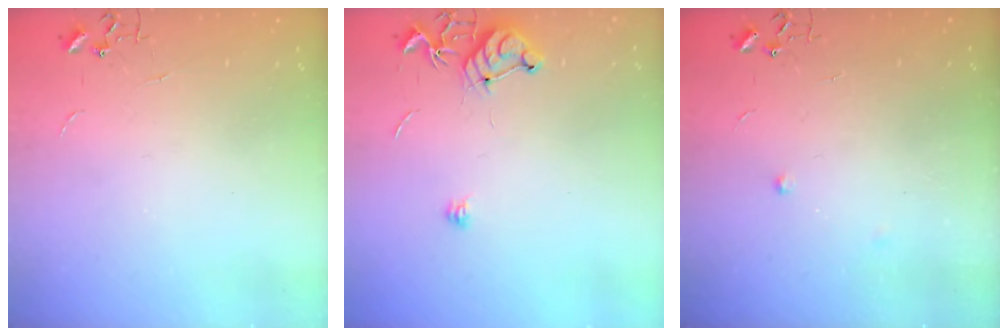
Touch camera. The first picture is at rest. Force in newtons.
{"total": 9.0, "press": 9.0, "slide": 0.6}
{"total": 4.6, "press": 4.4, "slide": 1.1}